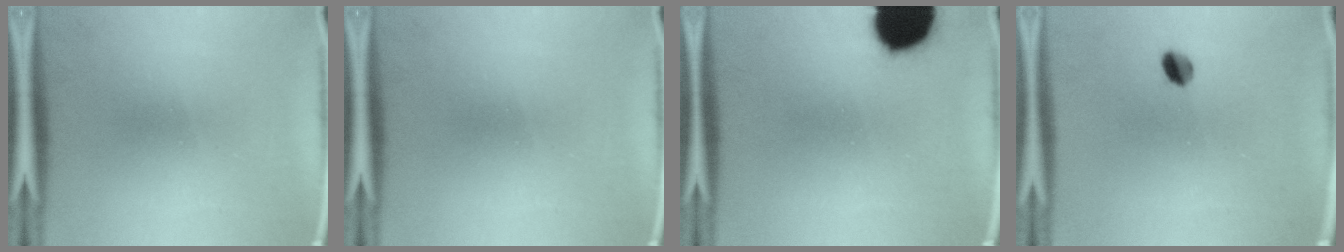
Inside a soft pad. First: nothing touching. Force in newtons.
{"total": 0.0}
{"total": 16.0}
{"total": 3.0}